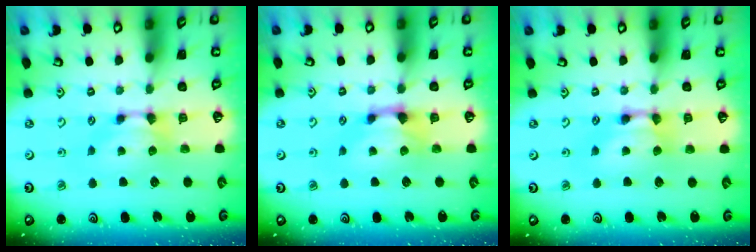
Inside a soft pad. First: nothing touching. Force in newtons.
{"total": 1.1, "press": 0.5, "slide": 1.0}
{"total": 2.0, "press": 2.0, "slide": 0.1}